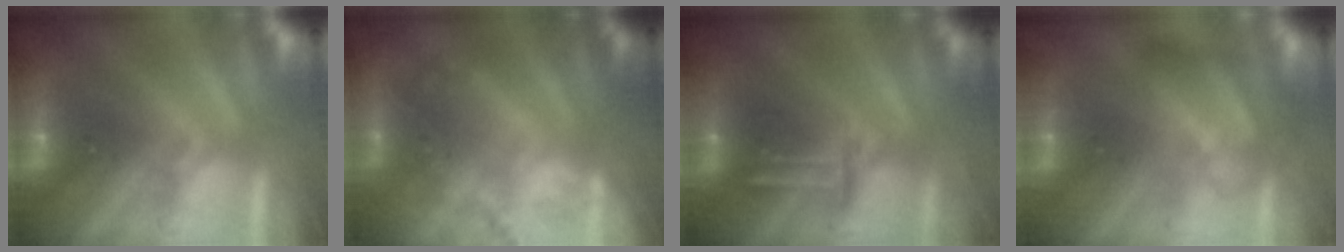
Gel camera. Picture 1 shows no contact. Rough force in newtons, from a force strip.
{"total": 2.2}
{"total": 3.3}
{"total": 4.6}